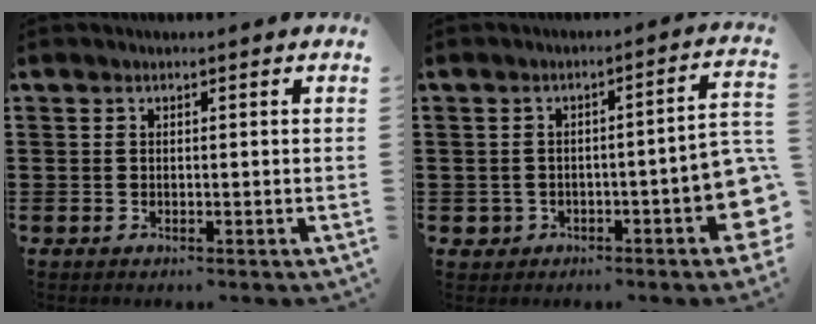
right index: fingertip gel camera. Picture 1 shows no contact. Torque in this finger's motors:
{"motor_torque": [1.22, 0.00, 0.47, 0.03]}